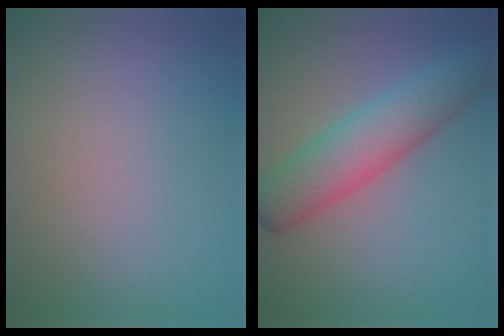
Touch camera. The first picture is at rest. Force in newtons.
{"total": 6.4, "press": 6.4, "slide": 0.2}